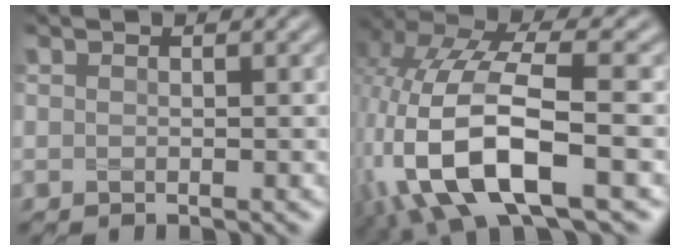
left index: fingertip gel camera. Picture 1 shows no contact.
{"total": 12.0, "force": [-4.3, 4.9, 10.1], "torque": [-0.222, -0.002, -0.081]}